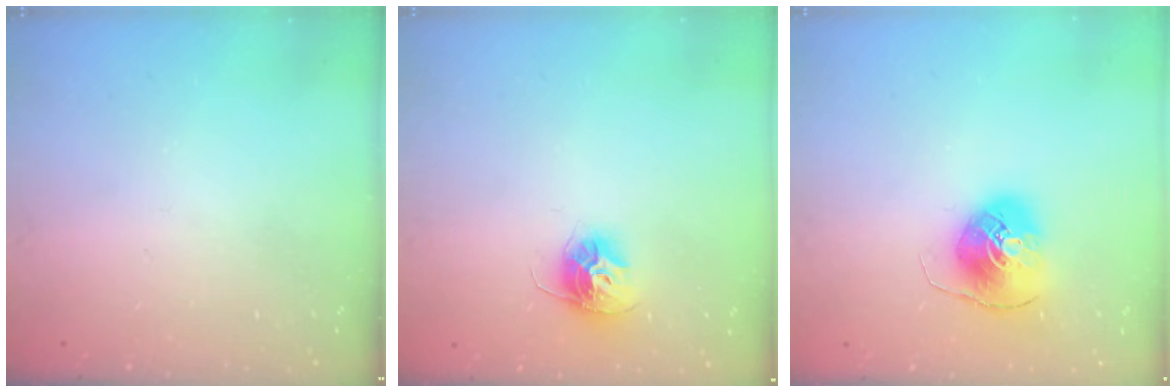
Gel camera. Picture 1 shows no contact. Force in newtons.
{"total": 10.3, "press": 10.3, "slide": 0.4}
{"total": 8.1, "press": 8.0, "slide": 1.2}